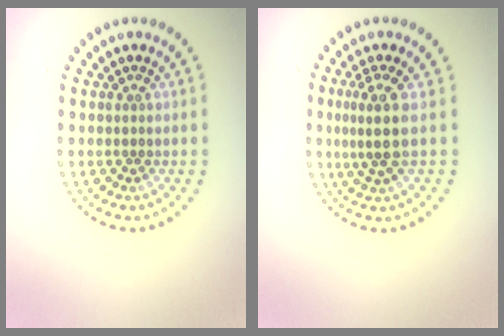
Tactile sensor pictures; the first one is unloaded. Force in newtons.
{"total": 2.8, "press": 2.1, "slide": 1.9}